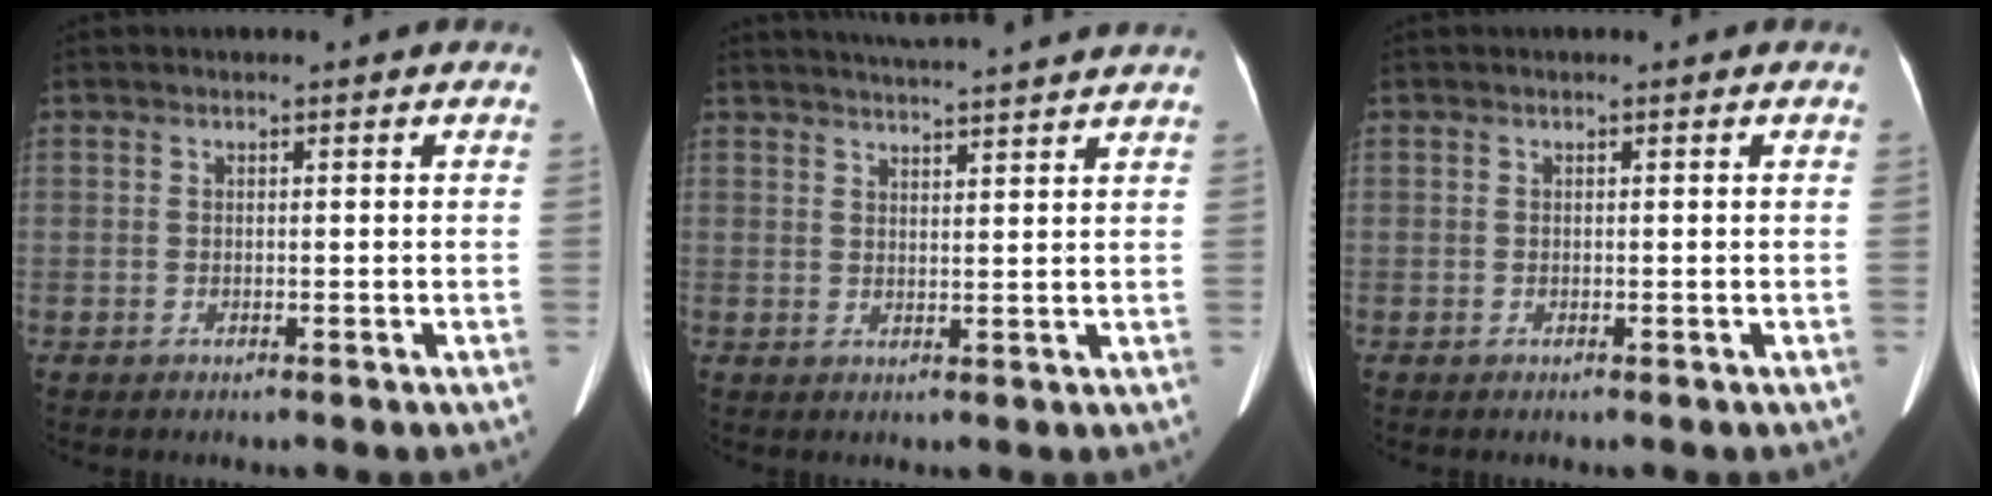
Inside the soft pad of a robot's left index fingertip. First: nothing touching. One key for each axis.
{"total": 10.5, "fx": 9.8, "fy": -0.5, "fz": 3.9, "tx": -0.065, "ty": 0.022, "tz": 0.125}
{"total": 0.0}